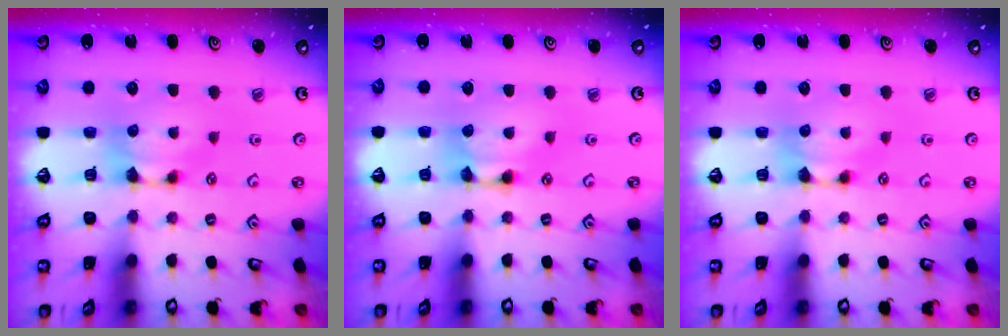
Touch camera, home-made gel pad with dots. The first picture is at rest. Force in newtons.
{"total": 2.1, "press": 2.1, "slide": 0.1}
{"total": 0.0}